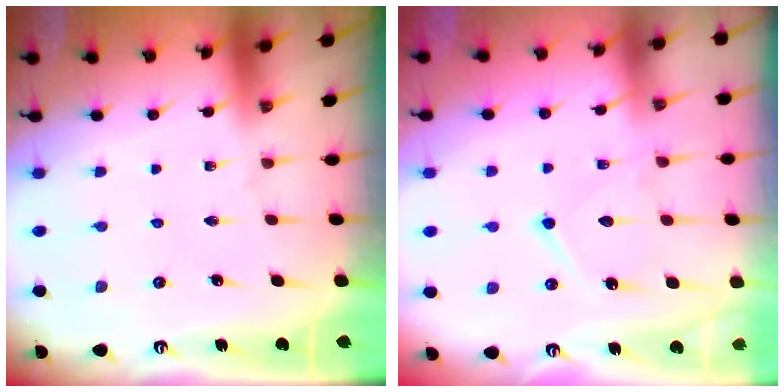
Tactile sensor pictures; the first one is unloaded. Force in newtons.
{"total": 11.1, "press": 11.1, "slide": 1.1}